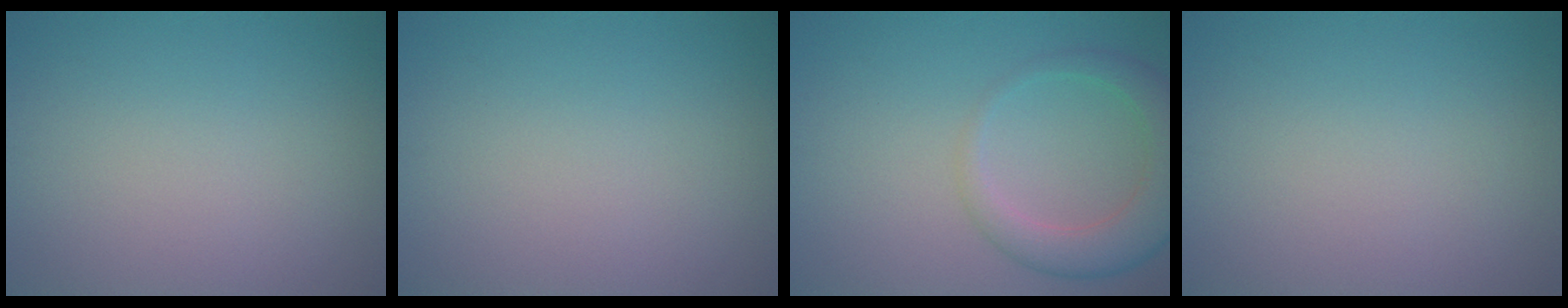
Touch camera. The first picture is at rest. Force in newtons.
{"total": 0.0}
{"total": 4.6, "press": 4.6, "slide": 0.2}
{"total": 0.0}